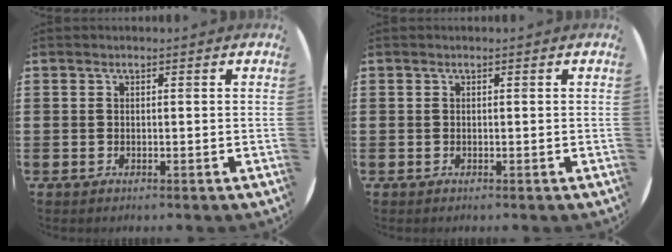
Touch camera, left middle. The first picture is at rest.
{"total": 0.0}